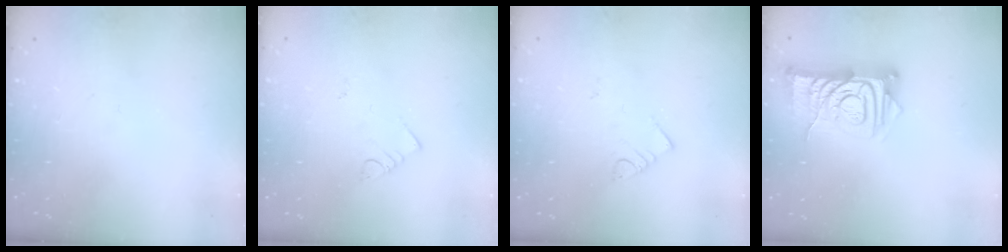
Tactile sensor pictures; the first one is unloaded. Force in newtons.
{"total": 2.7, "press": 2.7, "slide": 0.6}
{"total": 2.9, "press": 2.9, "slide": 0.3}
{"total": 11.6, "press": 11.6, "slide": 1.1}